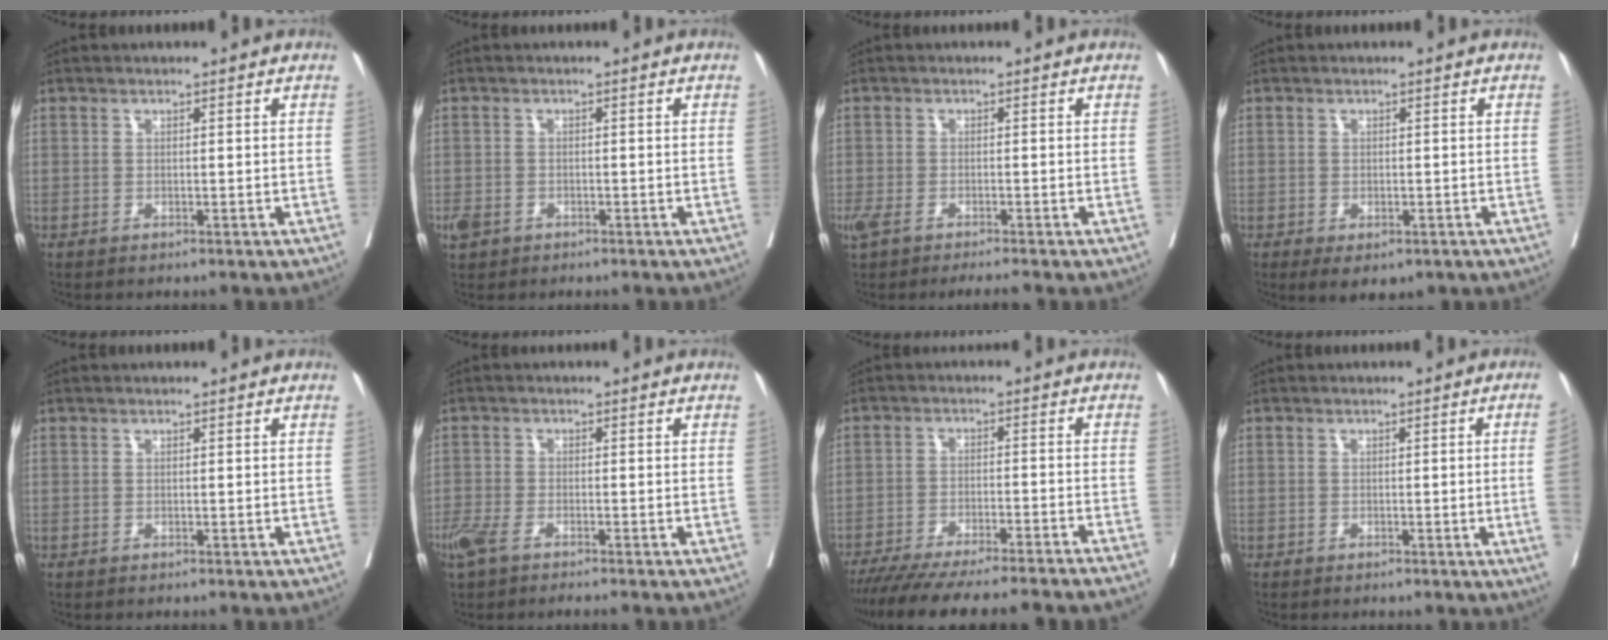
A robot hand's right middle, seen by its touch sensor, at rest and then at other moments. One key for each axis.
{"total": 2.5, "fx": -1.4, "fy": 1.8, "fz": 1.1, "tx": -0.025, "ty": 0.000, "tz": -0.021}
{"total": 5.3, "fx": -3.9, "fy": 1.0, "fz": 3.3, "tx": -0.064, "ty": -0.005, "tz": -0.068}
{"total": 4.3, "fx": -2.5, "fy": 2.2, "fz": 2.7, "tx": -0.034, "ty": -0.007, "tz": -0.031}
{"total": 0.0}
{"total": 4.5, "fx": -3.2, "fy": 1.1, "fz": 2.9, "tx": -0.060, "ty": -0.009, "tz": -0.060}
{"total": 19.5, "fx": -17.4, "fy": 0.0, "fz": 8.9, "tx": -0.120, "ty": -0.046, "tz": -0.248}
{"total": 3.1, "fx": -0.5, "fy": -1.0, "fz": 2.9, "tx": -0.036, "ty": -0.006, "tz": -0.006}